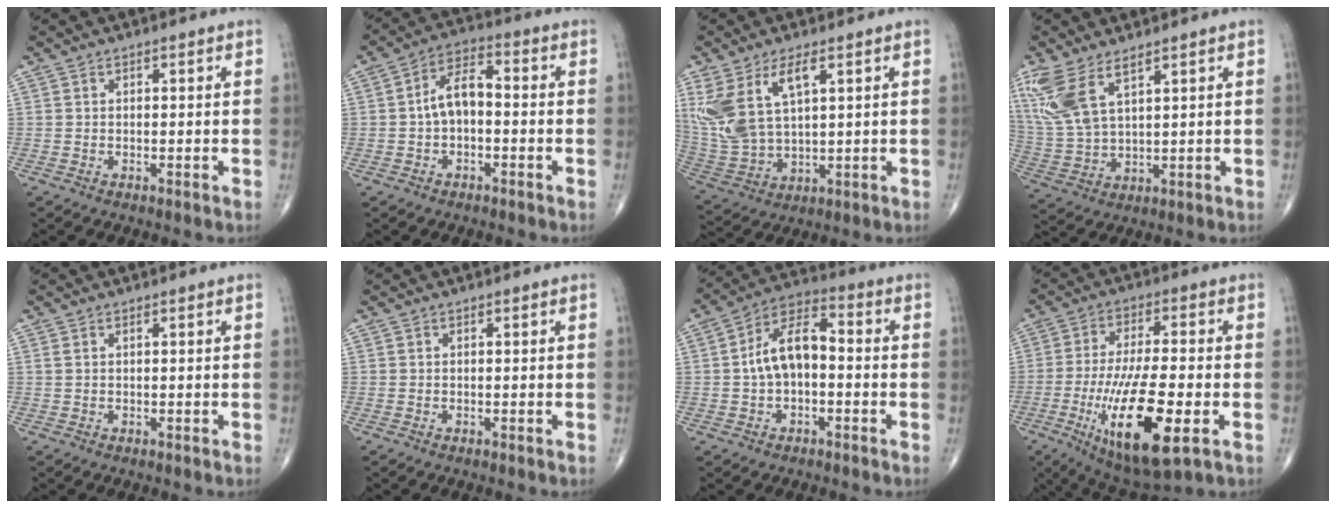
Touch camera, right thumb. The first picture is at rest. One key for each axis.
{"total": 7.1, "fx": -0.6, "fy": 4.0, "fz": 5.9, "tx": -0.099, "ty": 0.031, "tz": -0.021}
{"total": 13.7, "fx": 5.5, "fy": 6.4, "fz": 10.8, "tx": -0.237, "ty": -0.016, "tz": 0.124}
{"total": 11.1, "fx": 6.4, "fy": 4.2, "fz": 8.0, "tx": -0.189, "ty": -0.020, "tz": 0.146}
{"total": 0.8, "fx": 0.4, "fy": 0.2, "fz": 0.6, "tx": -0.020, "ty": 0.009, "tz": 0.012}
{"total": 0.0}
{"total": 10.2, "fx": -0.6, "fy": 5.8, "fz": 8.4, "tx": -0.147, "ty": 0.039, "tz": -0.021}
{"total": 18.7, "fx": -5.6, "fy": 5.2, "fz": 17.0, "tx": -0.325, "ty": -0.007, "tz": -0.085}